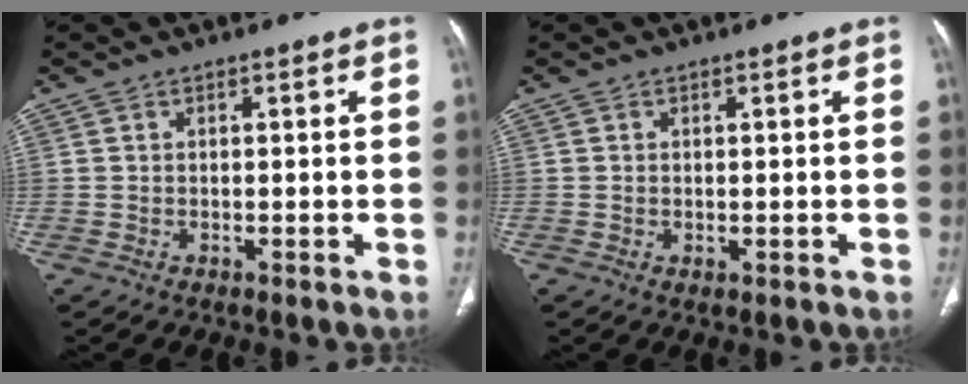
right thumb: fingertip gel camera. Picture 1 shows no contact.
{"total": 0.6, "force": [-0.1, 0.4, 0.5], "torque": [-0.012, -0.003, 0.001]}